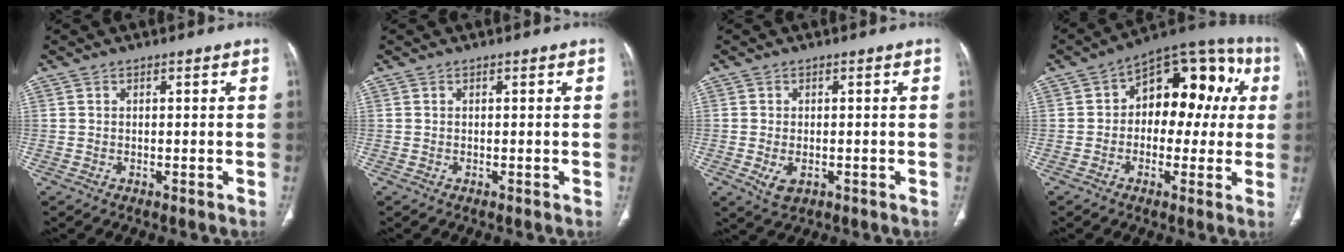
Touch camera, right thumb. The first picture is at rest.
{"total": 0.0}
{"total": 3.3, "force": [-1.0, 2.0, 2.5], "torque": [-0.045, -0.003, -0.009]}
{"total": 16.3, "force": [2.1, 10.3, 12.5], "torque": [-0.104, 0.048, 0.018]}